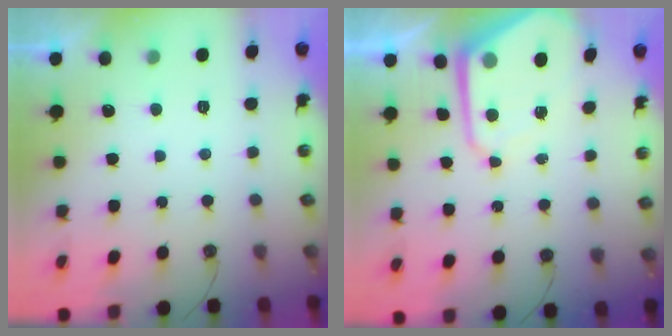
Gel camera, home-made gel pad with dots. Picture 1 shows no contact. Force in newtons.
{"total": 9.7, "press": 9.7, "slide": 0.7}